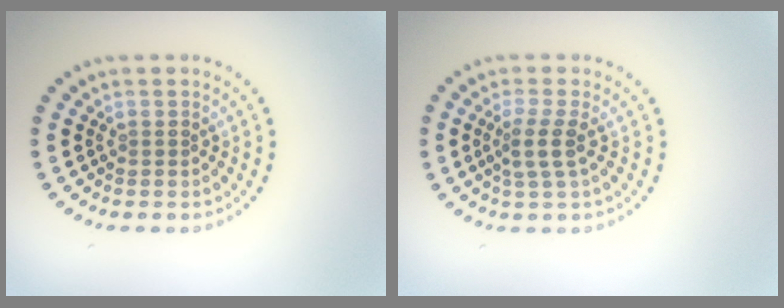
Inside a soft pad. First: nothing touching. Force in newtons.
{"total": 2.3, "press": 1.8, "slide": 1.3}